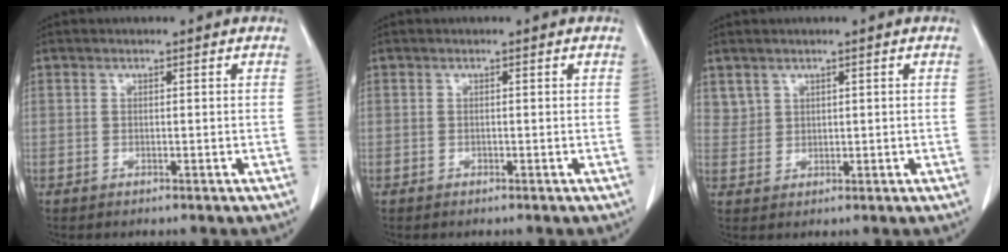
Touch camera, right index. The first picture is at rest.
{"total": 0.0}
{"total": 4.6, "force": [3.2, 3.4, 0.2], "torque": [-0.002, 0.005, 0.076]}